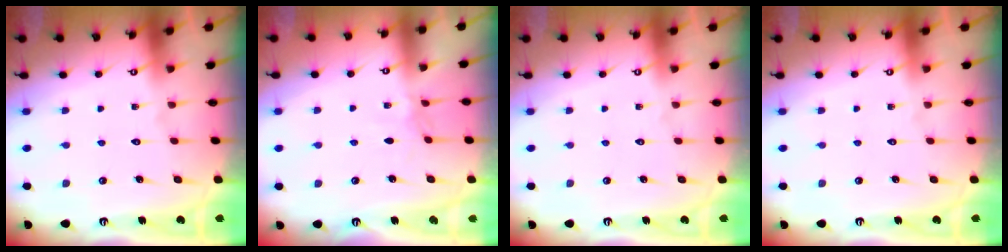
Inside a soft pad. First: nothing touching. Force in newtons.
{"total": 2.9, "press": 2.9, "slide": 0.5}
{"total": 0.0}
{"total": 0.0}